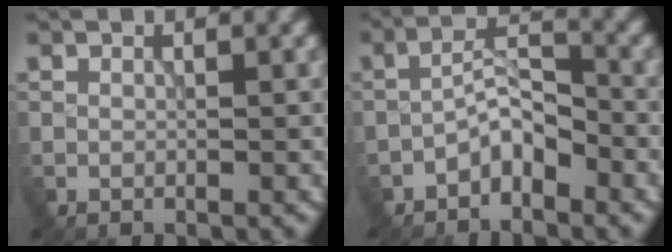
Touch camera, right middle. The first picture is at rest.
{"total": 3.0, "force": [-2.0, 1.2, 1.9], "torque": [-0.024, 0.019, -0.044]}